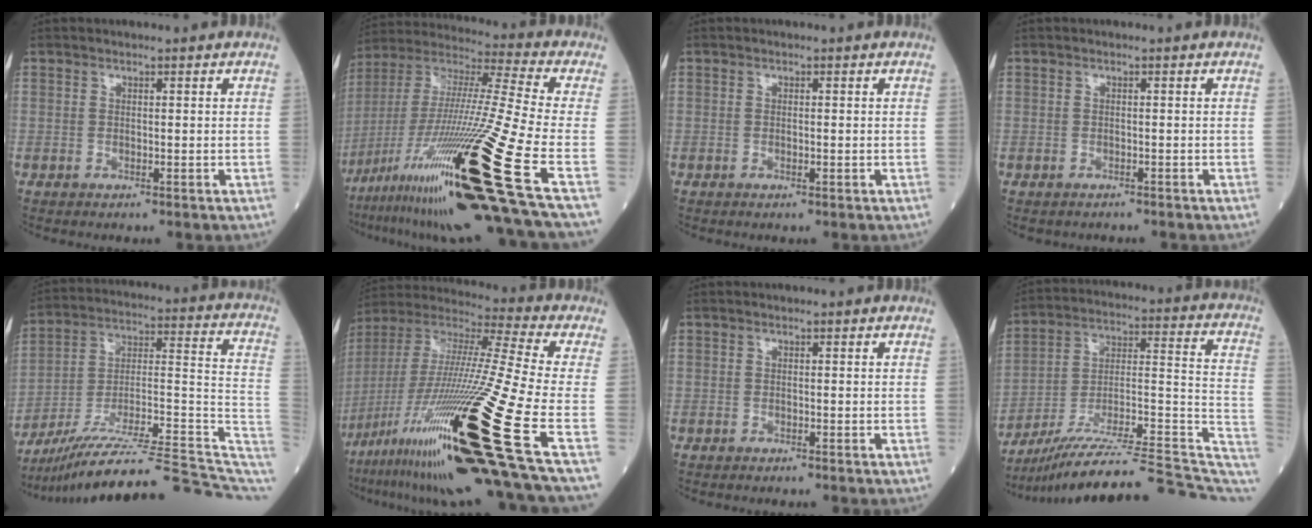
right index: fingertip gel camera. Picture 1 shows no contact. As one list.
[{"total": 29.2, "force": [-13.5, -1.0, 25.9], "torque": [-0.459, -0.047, -0.243]}, {"total": 0.8, "force": [-0.1, 0.2, 0.7], "torque": [-0.015, -0.002, -0.001]}, {"total": 1.3, "force": [-1.0, 0.7, -0.3], "torque": [-0.003, 0.002, -0.019]}, {"total": 25.4, "force": [-20.9, 1.3, 14.5], "torque": [-0.160, 0.018, -0.324]}, {"total": 31.7, "force": [-14.0, -0.2, 28.5], "torque": [-0.520, -0.055, -0.258]}, {"total": 0.6, "force": [-0.6, -0.1, 0.1], "torque": [0.000, -0.001, -0.011]}, {"total": 24.9, "force": [-21.0, 1.2, 13.3], "torque": [-0.149, 0.018, -0.323]}]